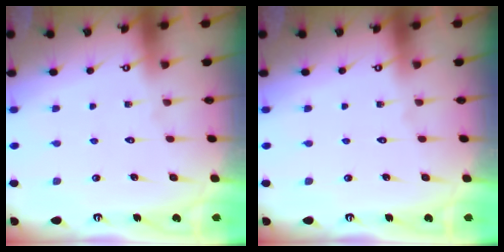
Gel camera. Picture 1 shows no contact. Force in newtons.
{"total": 0.0}